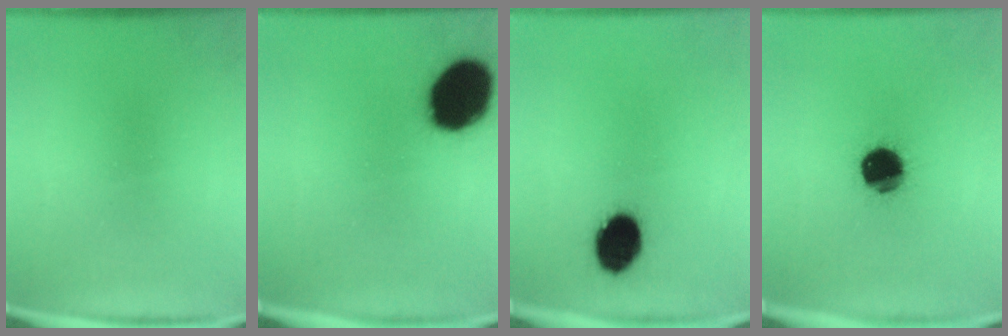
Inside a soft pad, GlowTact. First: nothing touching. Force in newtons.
{"total": 18.3}
{"total": 10.2}
{"total": 13.5}